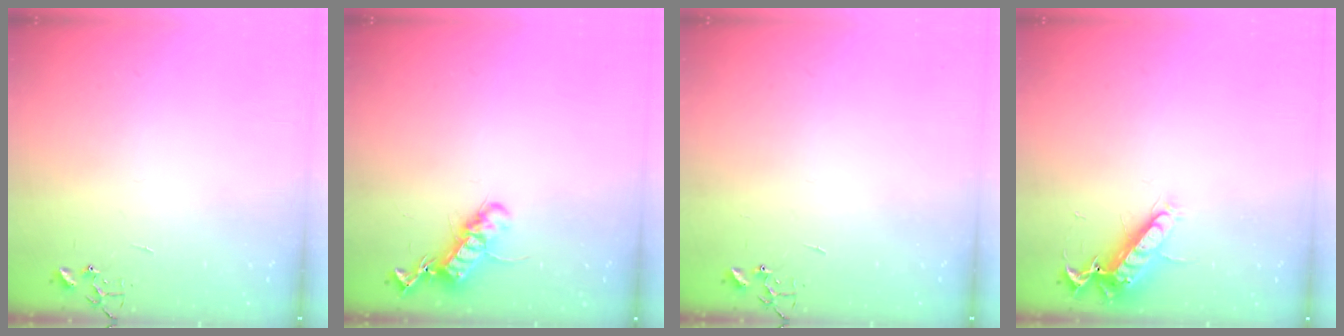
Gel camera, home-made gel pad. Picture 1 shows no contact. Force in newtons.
{"total": 13.0, "press": 13.0, "slide": 0.3}
{"total": 0.0}
{"total": 12.9, "press": 12.8, "slide": 1.4}